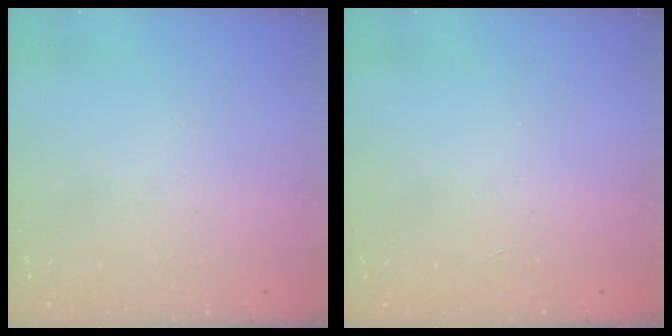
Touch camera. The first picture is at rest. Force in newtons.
{"total": 0.0}